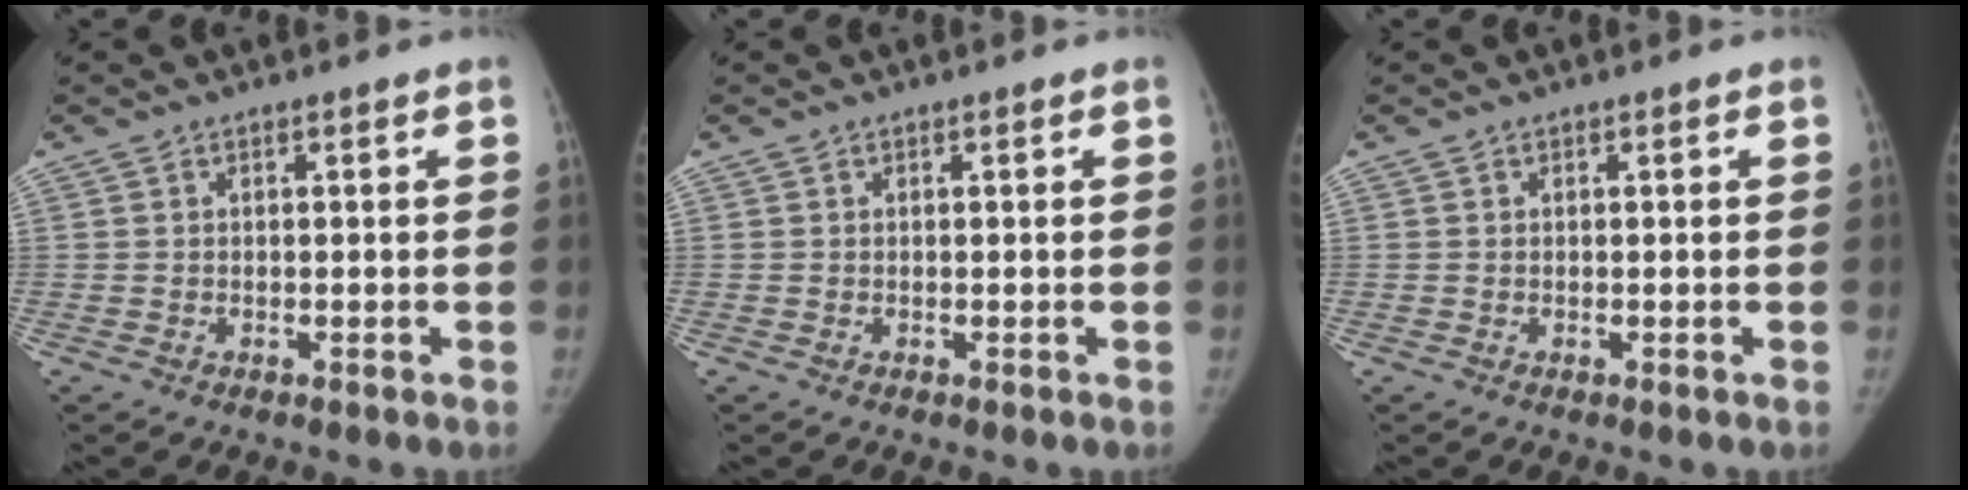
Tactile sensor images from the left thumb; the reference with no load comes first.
{"total": 0.0}
{"total": 0.0}